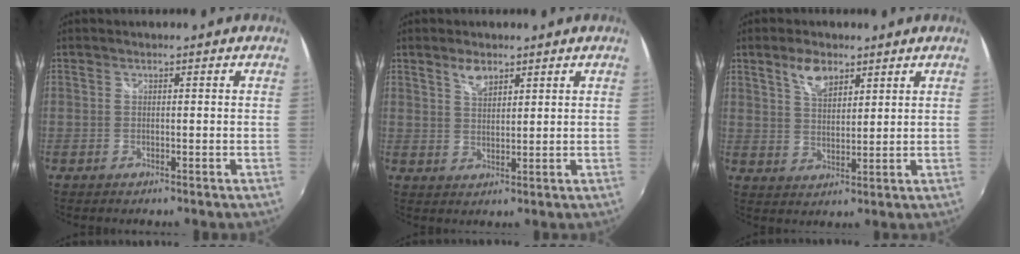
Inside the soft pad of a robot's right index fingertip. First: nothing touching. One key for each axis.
{"total": 3.7, "fx": 2.6, "fy": 1.7, "fz": 2.1, "tx": -0.032, "ty": 0.005, "tz": 0.046}
{"total": 5.9, "fx": 3.7, "fy": 2.9, "fz": 3.5, "tx": -0.060, "ty": 0.008, "tz": 0.069}